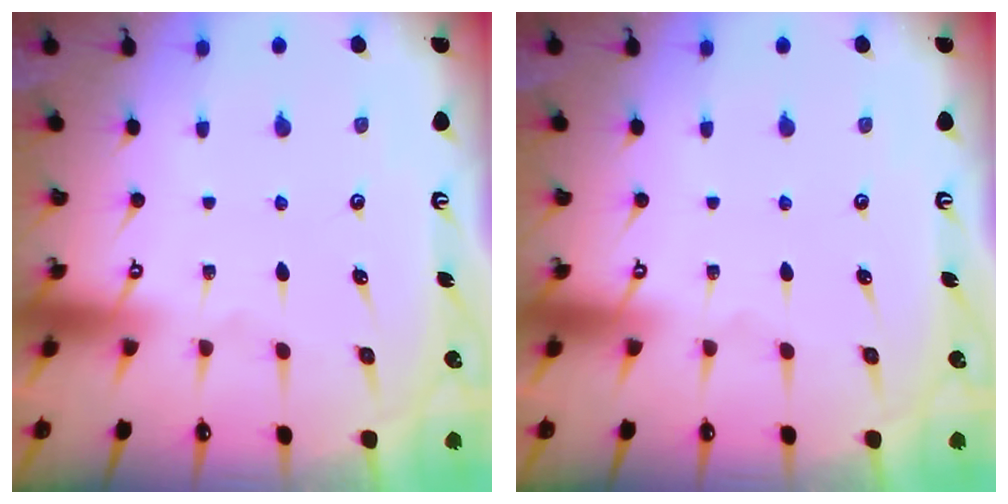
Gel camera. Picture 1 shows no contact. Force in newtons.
{"total": 0.0}